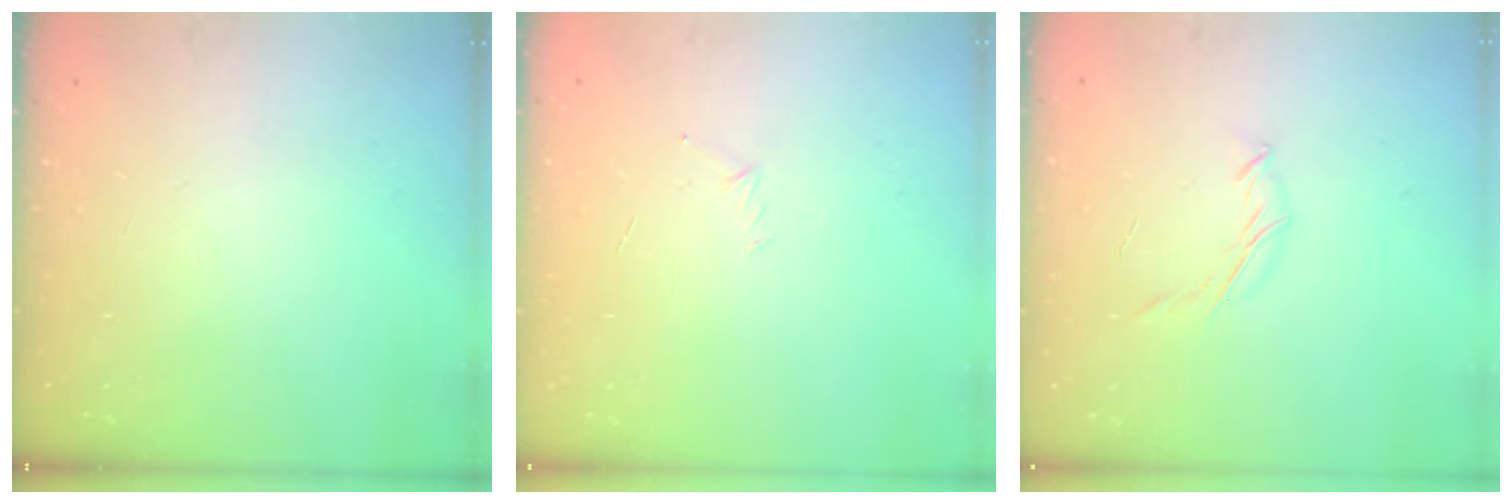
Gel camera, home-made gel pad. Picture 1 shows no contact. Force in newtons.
{"total": 2.9, "press": 2.8, "slide": 0.8}
{"total": 4.7, "press": 4.6, "slide": 0.9}